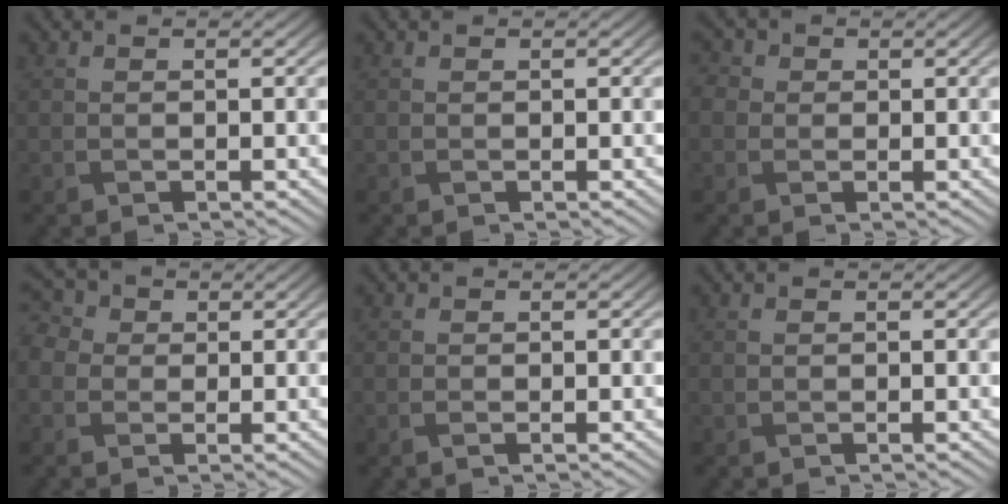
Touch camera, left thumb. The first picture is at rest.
{"total": 0.0}
{"total": 2.2, "force": [0.6, 2.0, 0.7], "torque": [-0.027, 0.011, -0.002]}
{"total": 4.0, "force": [0.6, 3.4, 2.0], "torque": [-0.075, 0.017, 0.008]}
{"total": 0.5, "force": [-0.1, 0.0, 0.5], "torque": [-0.011, 0.001, -0.002]}
{"total": 0.0}